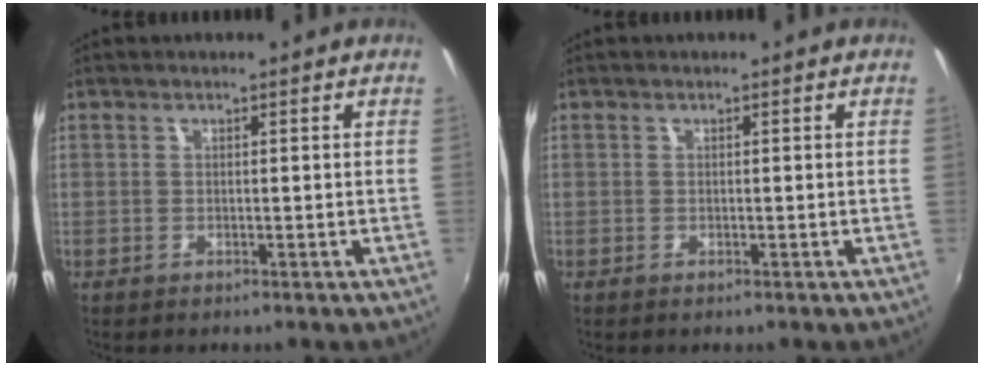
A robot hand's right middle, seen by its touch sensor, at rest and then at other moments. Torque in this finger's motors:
{"motor_torque": [0.19, -0.08, 0.03, 0.01]}